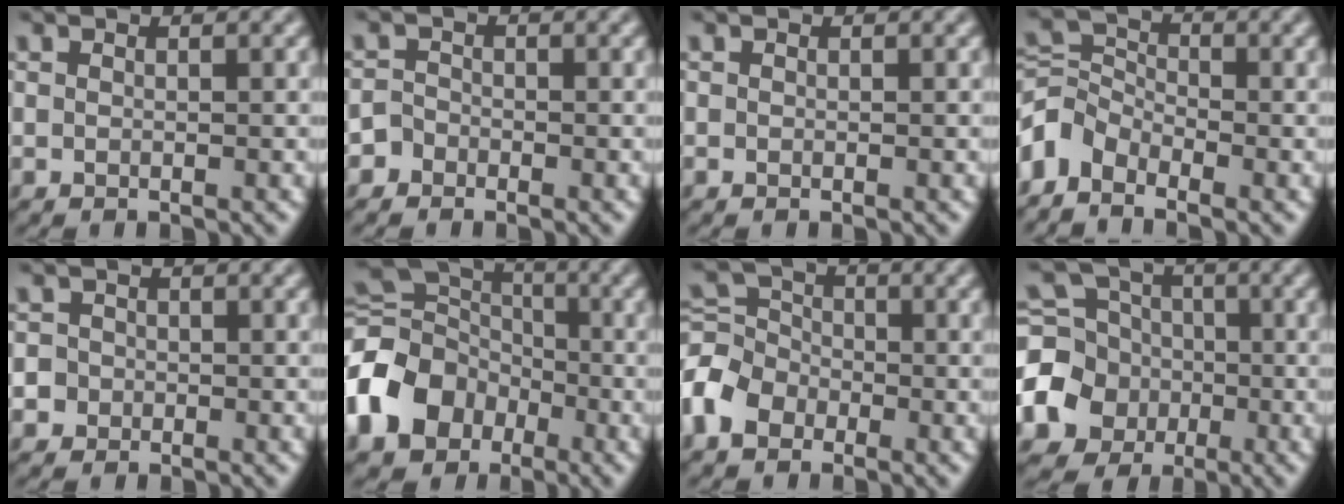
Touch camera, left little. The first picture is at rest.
{"total": 1.6, "force": [-1.1, 1.1, 0.1], "torque": [0.012, 0.005, -0.029]}
{"total": 0.0}
{"total": 3.9, "force": [-2.8, 2.3, 1.4], "torque": [-0.030, 0.005, -0.073]}
{"total": 3.2, "force": [-1.0, 3.0, 0.7], "torque": [0.007, 0.013, -0.038]}
{"total": 13.8, "force": [-5.0, 11.1, 6.6], "torque": [-0.163, -0.012, -0.116]}
{"total": 5.7, "force": [-2.7, 4.3, 2.5], "torque": [-0.059, 0.013, -0.079]}
{"total": 10.6, "force": [-2.7, 9.6, 3.7], "torque": [-0.097, -0.013, -0.071]}